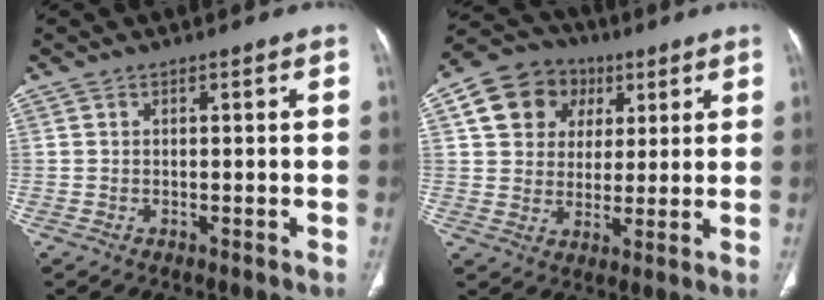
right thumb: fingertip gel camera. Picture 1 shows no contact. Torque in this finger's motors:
{"motor_torque": [-1.40, 1.46, 0.30, -0.19, 0.30]}